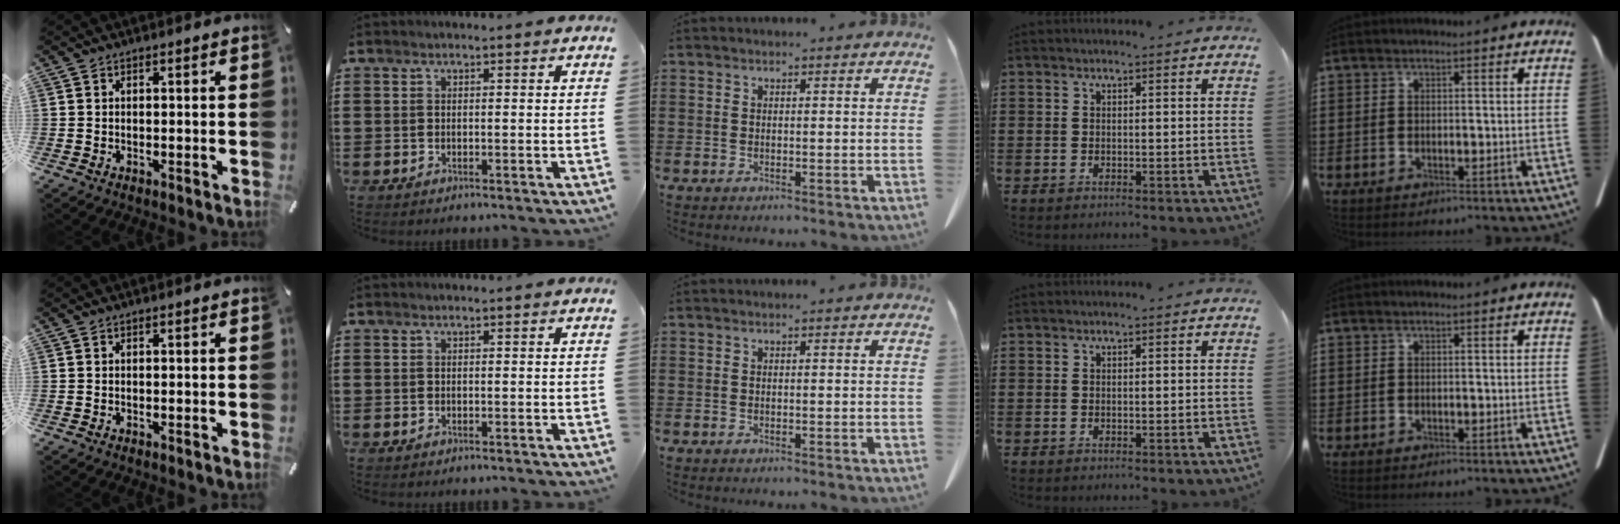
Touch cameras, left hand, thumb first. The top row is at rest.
{}